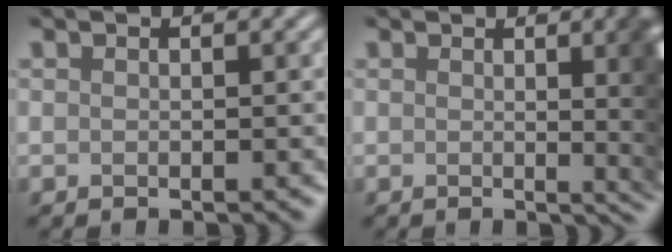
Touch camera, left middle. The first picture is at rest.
{"total": 8.3, "force": [0.5, 3.2, 7.7], "torque": [-0.037, 0.012, -0.002]}